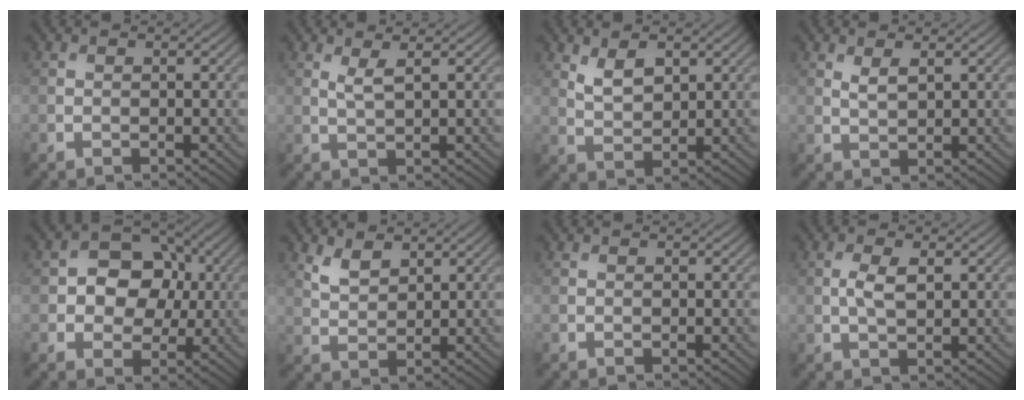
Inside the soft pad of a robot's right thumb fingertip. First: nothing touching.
{"total": 2.1, "force": [1.2, 0.3, 1.7], "torque": [-0.042, -0.001, 0.025]}
{"total": 3.9, "force": [2.0, 2.0, 2.7], "torque": [-0.060, -0.005, 0.044]}
{"total": 1.9, "force": [1.1, 0.6, 1.4], "torque": [-0.034, -0.004, 0.026]}
{"total": 8.0, "force": [0.7, 6.4, 4.8], "torque": [-0.081, 0.009, -0.005]}
{"total": 3.3, "force": [2.3, 1.5, 1.8], "torque": [-0.045, -0.006, 0.051]}
{"total": 0.0}
{"total": 3.3, "force": [0.4, 1.4, 3.0], "torque": [-0.067, 0.000, 0.009]}